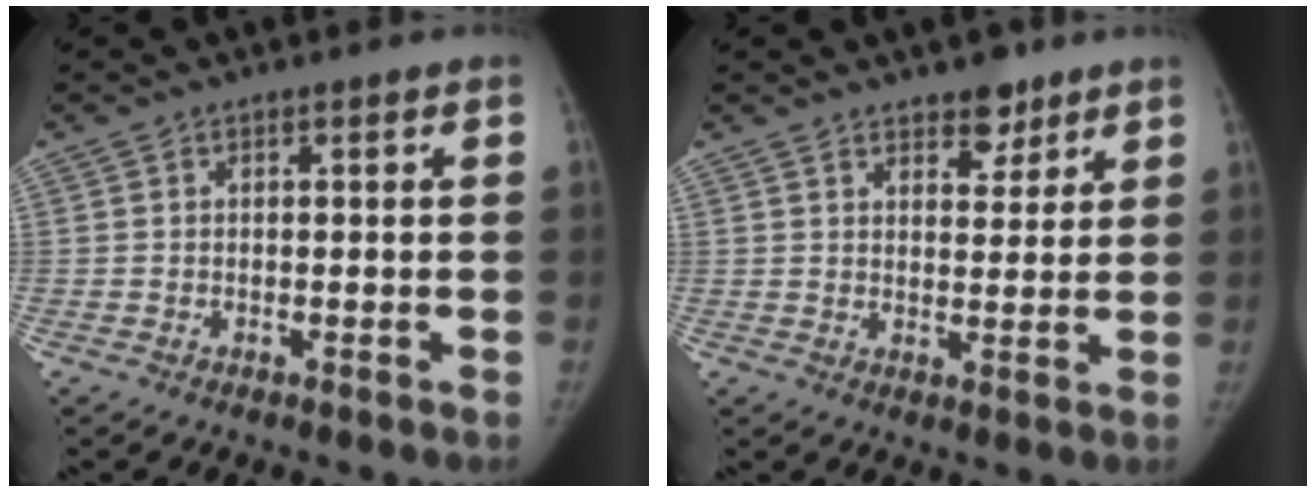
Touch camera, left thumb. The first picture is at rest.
{"total": 5.2, "force": [3.8, 2.6, 2.4], "torque": [-0.010, -0.025, 0.058]}